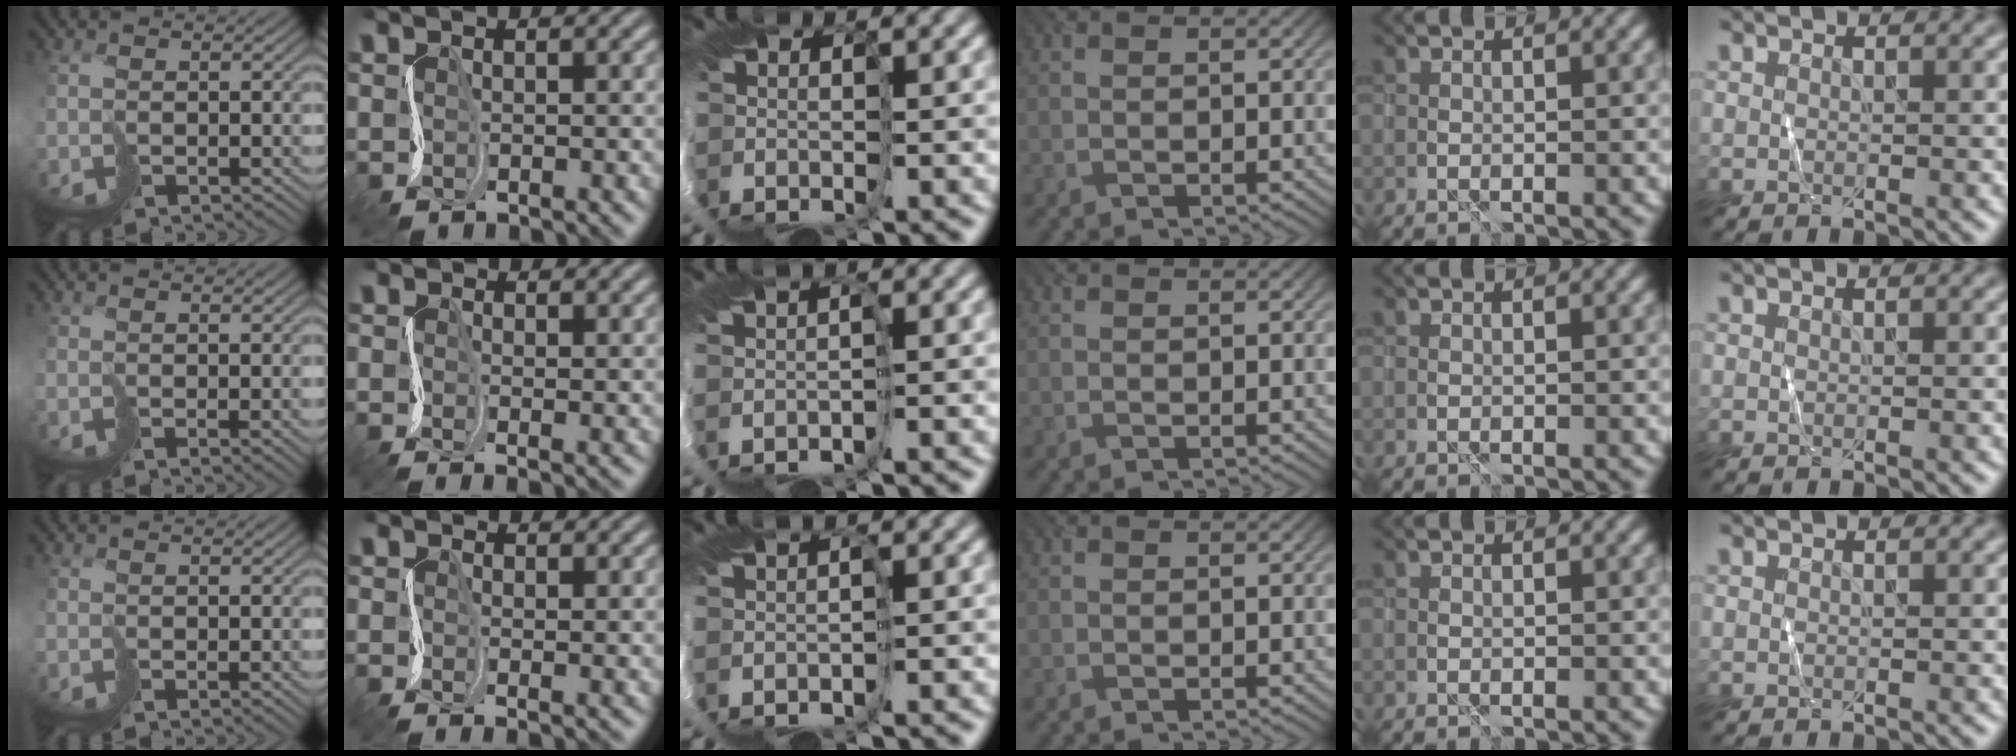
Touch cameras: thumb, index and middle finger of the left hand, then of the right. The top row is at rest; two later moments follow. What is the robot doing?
{"motion": "cut", "object": "tissue"}